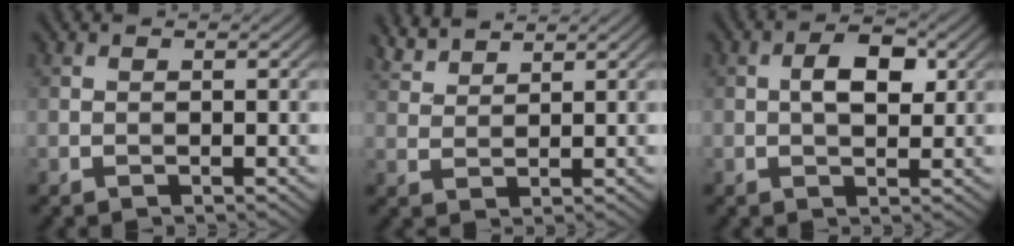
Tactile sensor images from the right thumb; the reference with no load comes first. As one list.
[{"total": 3.4, "force": [3.1, 0.7, 1.2], "torque": [-0.030, 0.004, 0.070]}, {"total": 4.6, "force": [0.8, 2.4, 3.9], "torque": [-0.070, 0.005, 0.011]}]